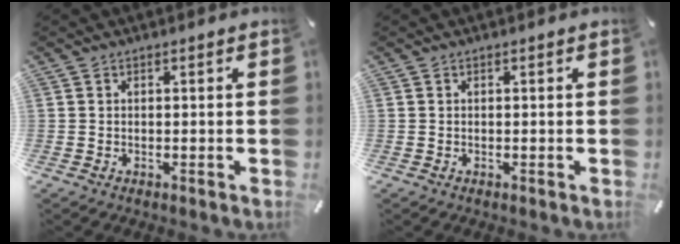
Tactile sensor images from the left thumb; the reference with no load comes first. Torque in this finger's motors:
{"motor_torque": [-0.11, 0.11, -0.02, 0.02, 0.00]}